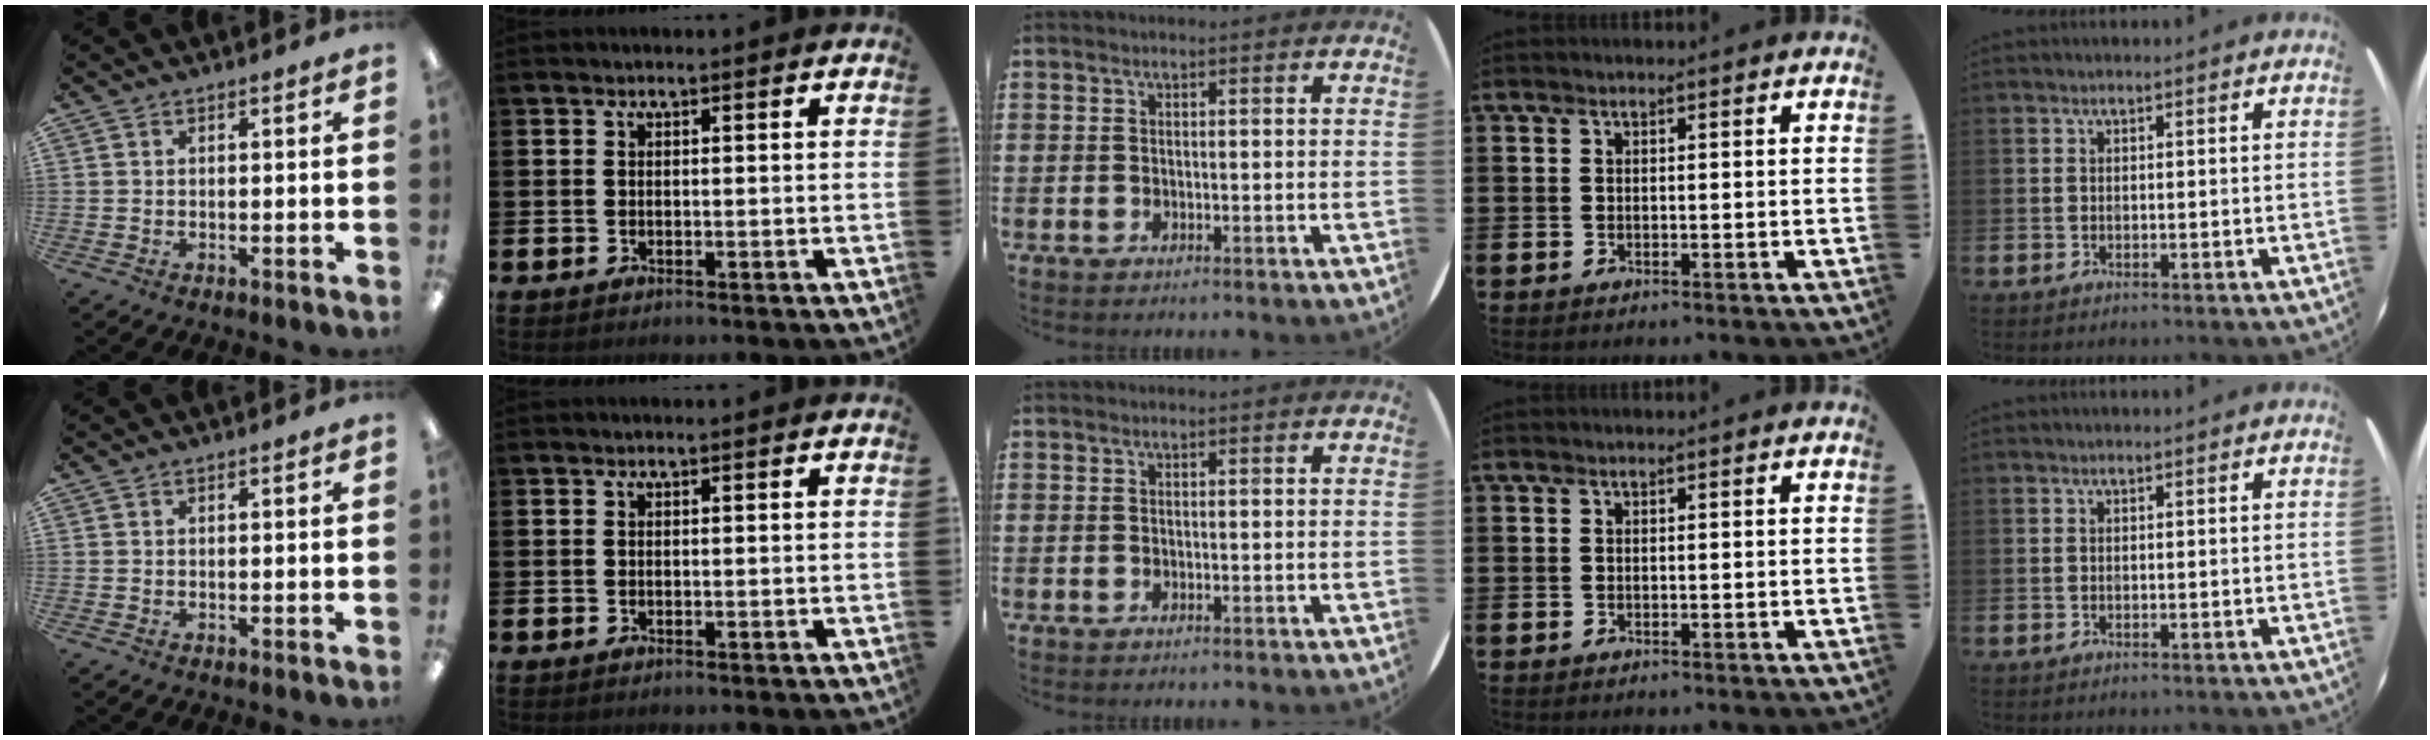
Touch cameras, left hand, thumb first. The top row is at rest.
{}